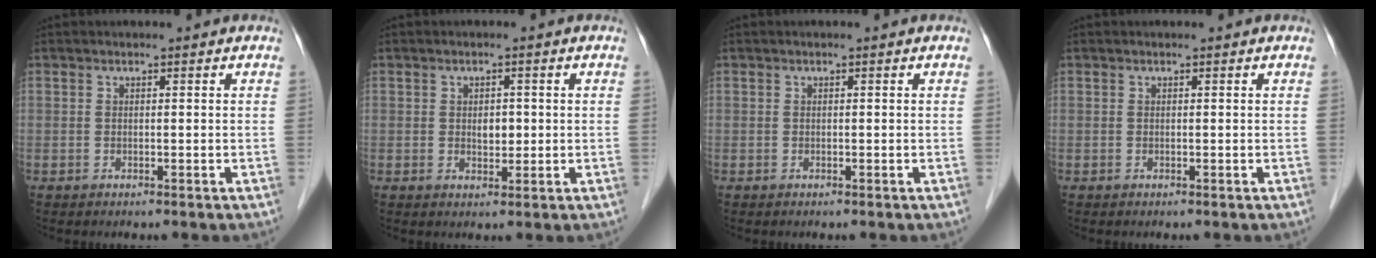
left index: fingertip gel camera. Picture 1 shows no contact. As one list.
[{"total": 2.1, "force": [0.1, 1.4, 1.6], "torque": [-0.026, -0.001, 0.004]}, {"total": 0.0}, {"total": 0.0}]